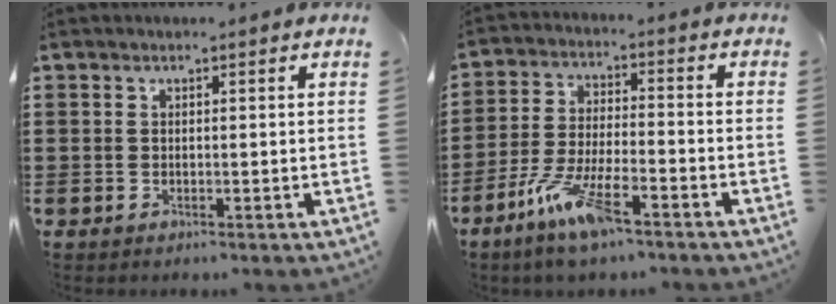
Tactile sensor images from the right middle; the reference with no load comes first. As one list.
[{"total": 9.4, "force": [-6.0, 2.0, 6.9], "torque": [-0.152, -0.004, -0.116]}]